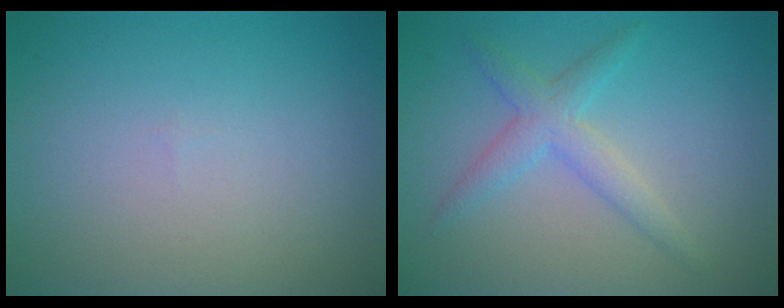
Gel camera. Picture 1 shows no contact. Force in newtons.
{"total": 2.8, "press": 2.8, "slide": 0.1}